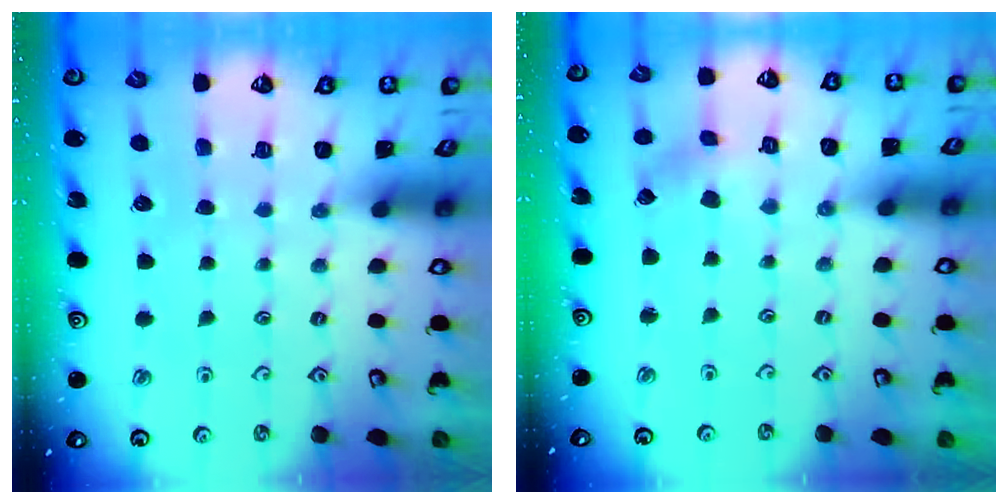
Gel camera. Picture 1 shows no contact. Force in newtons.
{"total": 2.3, "press": 2.3, "slide": 0.3}